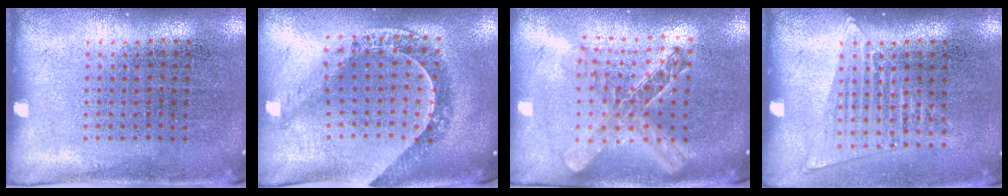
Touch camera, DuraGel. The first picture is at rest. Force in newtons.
{"total": 1.1, "press": 1.1, "slide": 0.2}
{"total": 2.1, "press": 1.8, "slide": 1.1}
{"total": 1.3, "press": 1.2, "slide": 0.5}